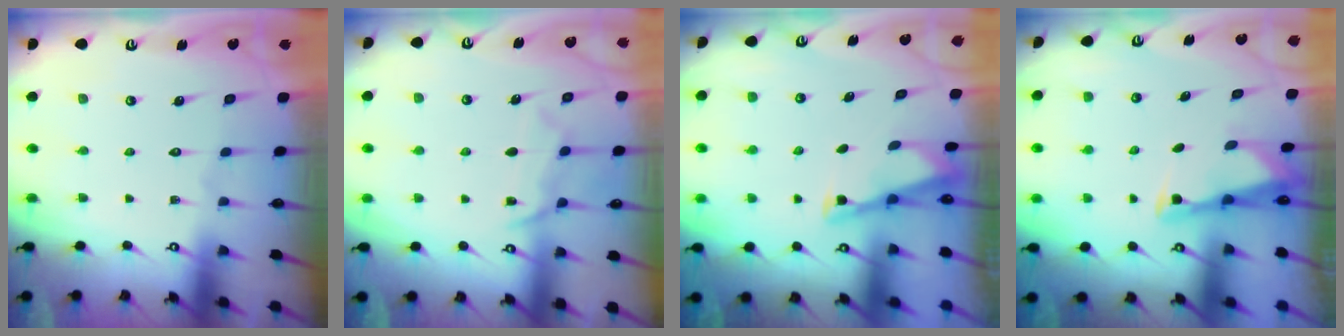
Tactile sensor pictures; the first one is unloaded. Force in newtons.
{"total": 8.9, "press": 8.9, "slide": 0.6}
{"total": 2.8, "press": 2.8, "slide": 0.3}
{"total": 2.5, "press": 2.5, "slide": 0.1}